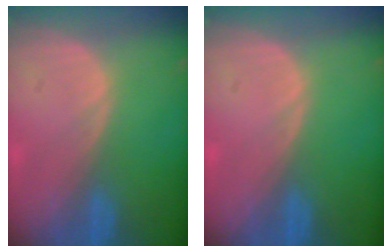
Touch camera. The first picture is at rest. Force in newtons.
{"total": 0.0}